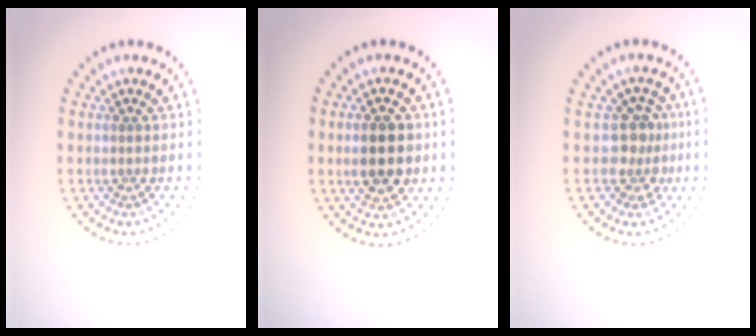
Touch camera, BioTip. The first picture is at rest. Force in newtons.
{"total": 4.3, "press": 4.3, "slide": 0.2}
{"total": 2.6, "press": 2.0, "slide": 1.6}